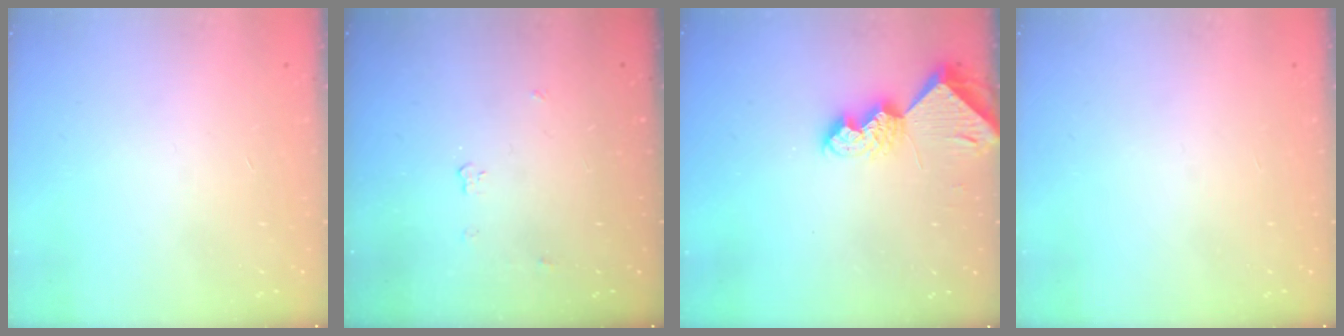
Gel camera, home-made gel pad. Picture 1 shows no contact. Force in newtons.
{"total": 4.1, "press": 4.1, "slide": 0.3}
{"total": 8.0, "press": 7.9, "slide": 0.8}
{"total": 0.0}